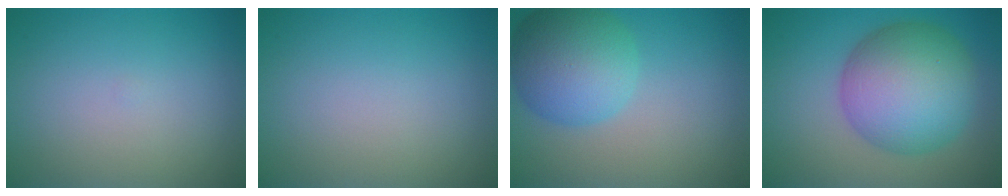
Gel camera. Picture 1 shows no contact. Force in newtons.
{"total": 0.0}
{"total": 6.4, "press": 6.4, "slide": 0.3}
{"total": 10.6, "press": 10.6, "slide": 0.2}